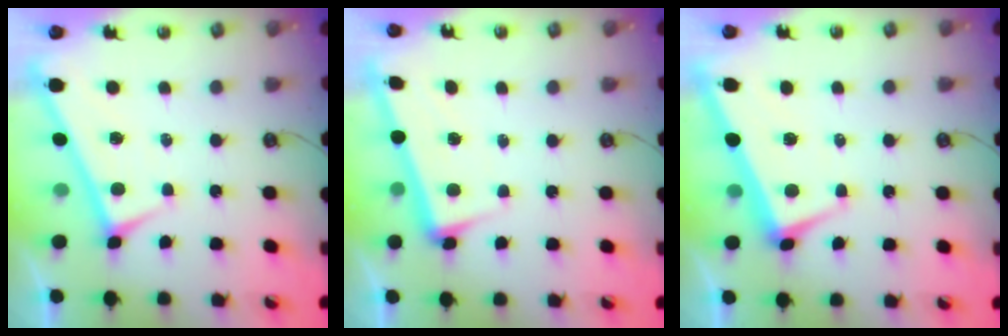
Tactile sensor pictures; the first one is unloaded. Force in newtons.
{"total": 3.5, "press": 3.3, "slide": 1.1}
{"total": 1.7, "press": 1.4, "slide": 1.0}